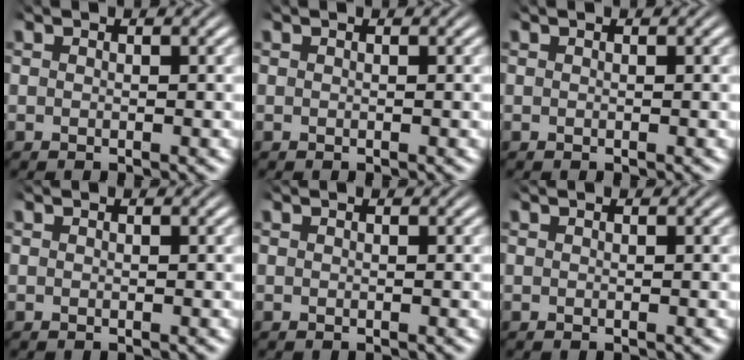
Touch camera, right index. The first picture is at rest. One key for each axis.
{"total": 0.0}
{"total": 0.0}
{"total": 0.0}
{"total": 0.0}
{"total": 0.0}